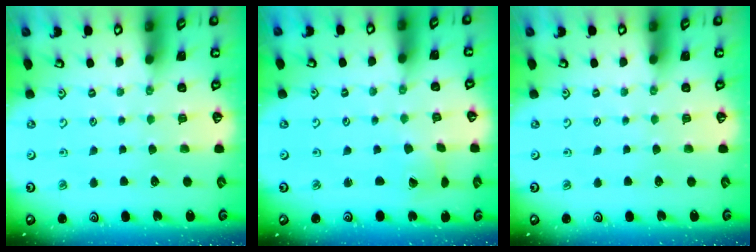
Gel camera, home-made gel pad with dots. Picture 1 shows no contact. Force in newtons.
{"total": 2.2, "press": 2.2, "slide": 0.3}
{"total": 0.0}